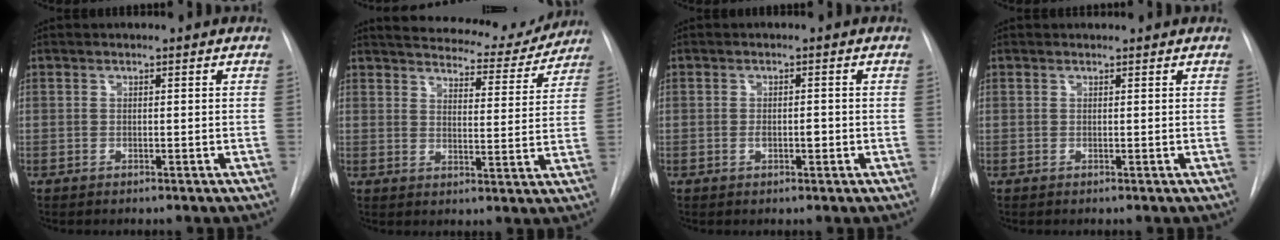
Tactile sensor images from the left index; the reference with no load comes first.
{"total": 16.8, "force": [15.5, 4.3, 4.9], "torque": [-0.057, -0.009, 0.190]}
{"total": 1.7, "force": [-0.3, 0.8, 1.5], "torque": [-0.027, 0.000, -0.003]}
{"total": 1.7, "force": [1.7, 0.2, 0.3], "torque": [-0.008, 0.018, 0.024]}